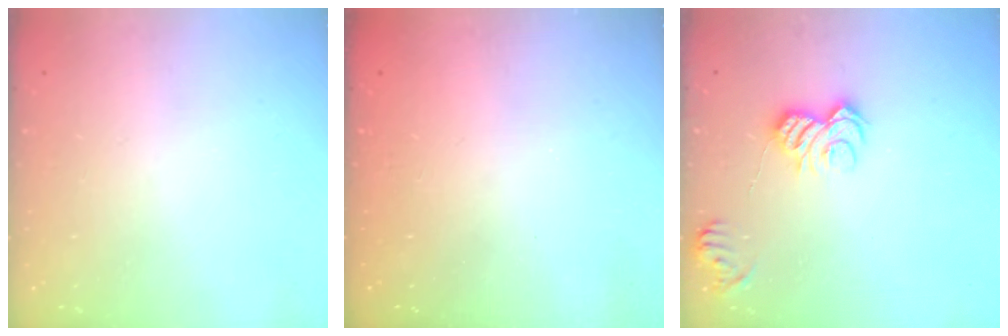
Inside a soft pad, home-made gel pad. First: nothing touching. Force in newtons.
{"total": 2.5, "press": 2.4, "slide": 0.8}
{"total": 8.6, "press": 8.6, "slide": 0.0}